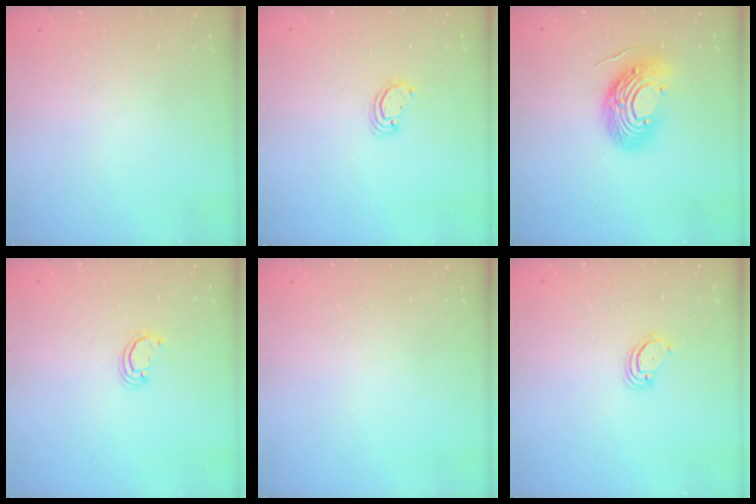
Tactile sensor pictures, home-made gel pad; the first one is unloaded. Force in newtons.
{"total": 2.6, "press": 2.6, "slide": 0.2}
{"total": 15.9, "press": 15.9, "slide": 1.3}
{"total": 2.1, "press": 2.1, "slide": 0.1}
{"total": 0.0}
{"total": 3.0, "press": 3.0, "slide": 0.2}